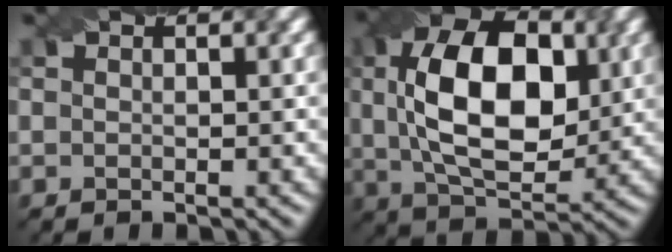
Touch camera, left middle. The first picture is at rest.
{"total": 10.1, "force": [0.4, 5.7, 8.4], "torque": [-0.155, 0.024, 0.014]}